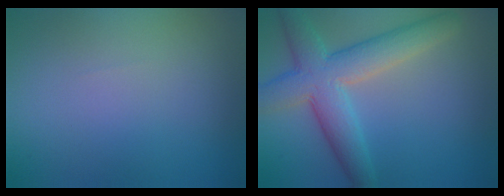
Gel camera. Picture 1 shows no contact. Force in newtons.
{"total": 6.8, "press": 6.8, "slide": 0.1}